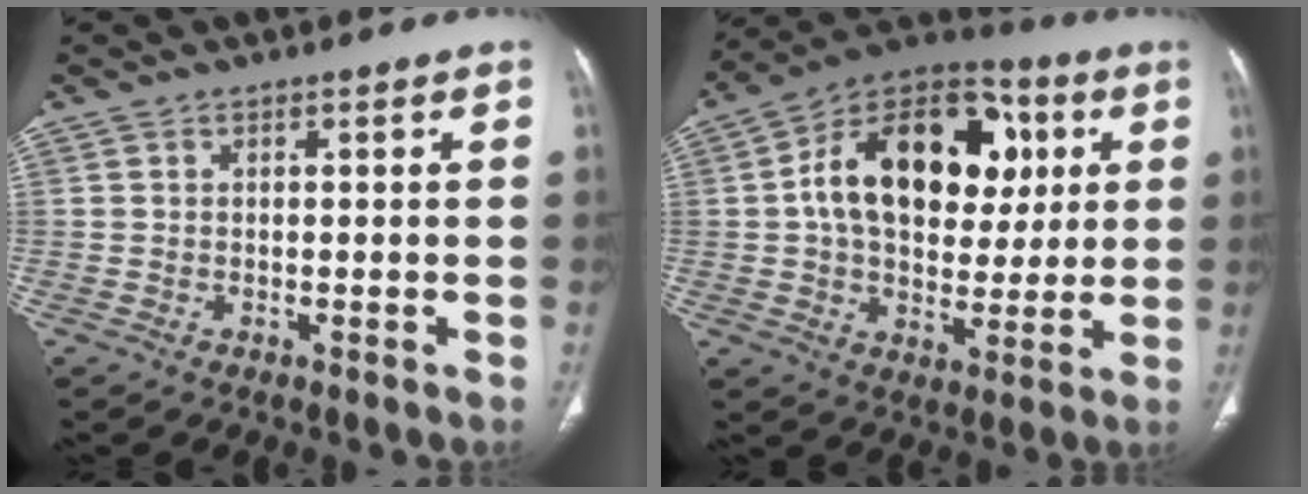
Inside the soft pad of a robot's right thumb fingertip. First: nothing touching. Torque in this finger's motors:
{"motor_torque": [2.07, 2.94, 1.59, -0.32, 0.17]}